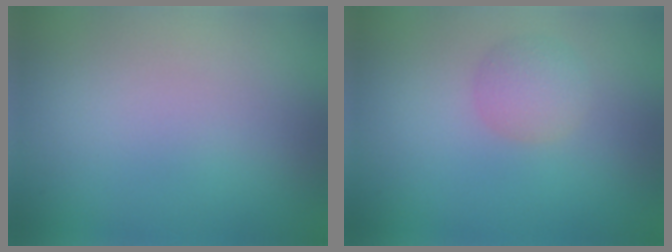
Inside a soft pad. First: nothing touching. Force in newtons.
{"total": 2.3, "press": 2.3, "slide": 0.1}